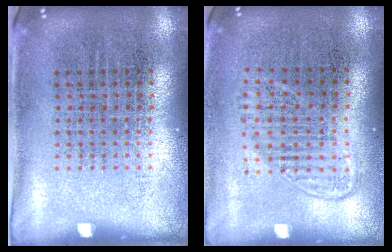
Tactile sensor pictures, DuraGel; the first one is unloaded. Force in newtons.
{"total": 1.4, "press": 1.2, "slide": 0.7}